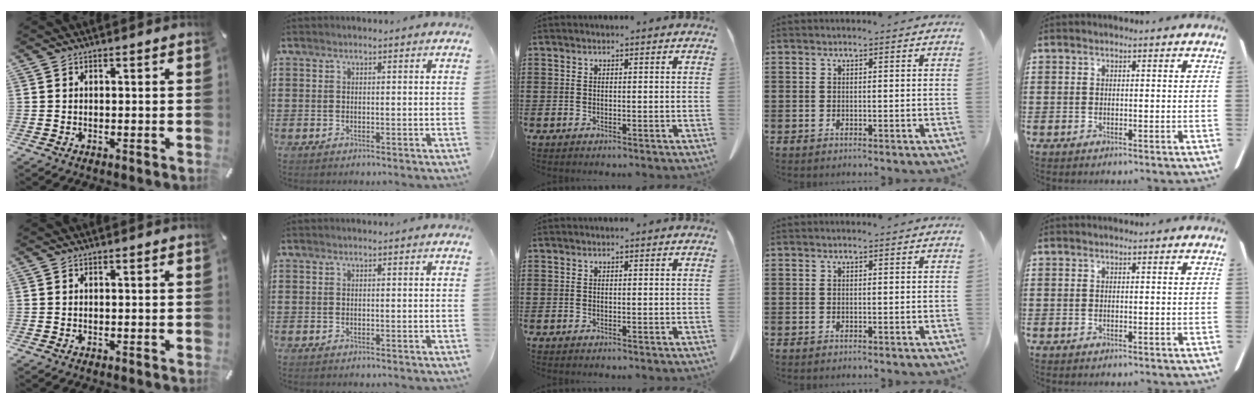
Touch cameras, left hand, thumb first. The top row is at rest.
{}